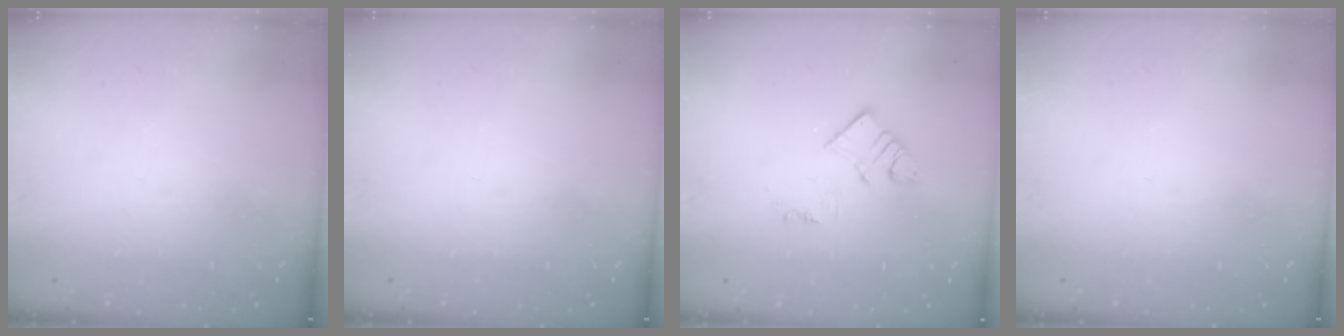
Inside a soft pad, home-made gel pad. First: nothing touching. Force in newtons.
{"total": 0.0}
{"total": 6.9, "press": 6.8, "slide": 0.3}
{"total": 0.0}